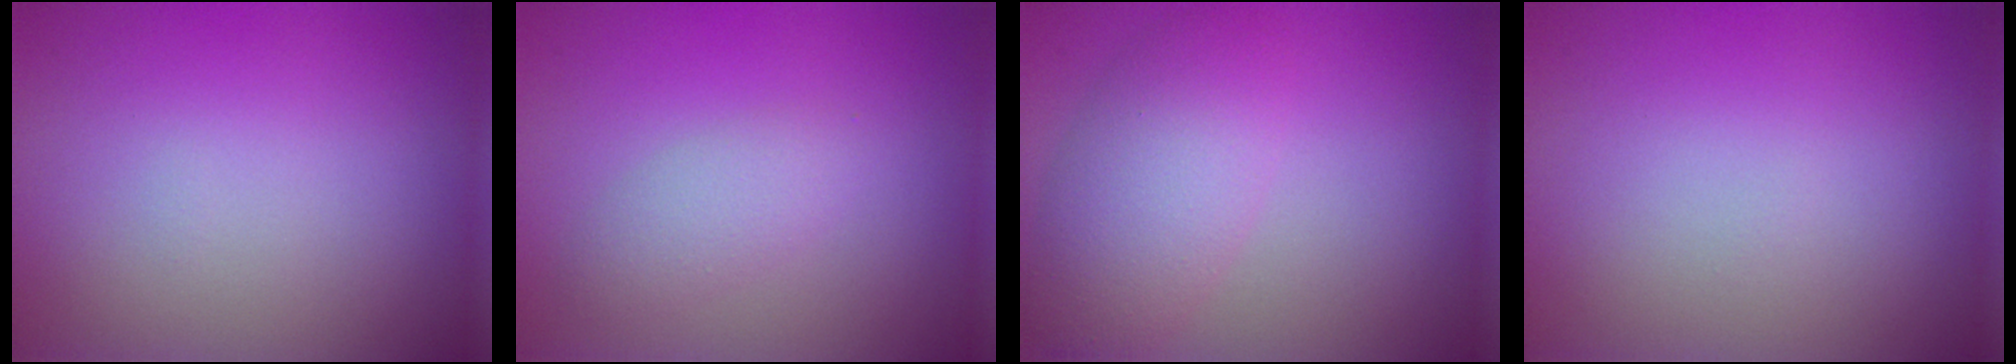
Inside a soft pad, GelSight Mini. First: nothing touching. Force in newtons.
{"total": 2.0, "press": 1.9, "slide": 0.1}
{"total": 4.8, "press": 4.8, "slide": 0.1}
{"total": 0.0}